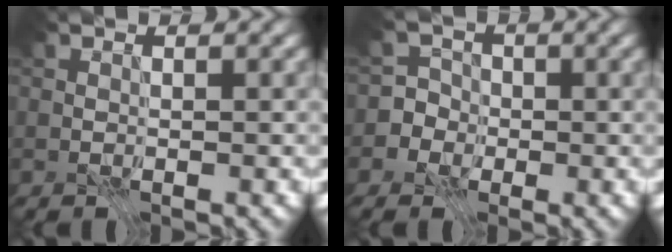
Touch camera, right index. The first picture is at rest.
{"total": 4.9, "force": [-2.0, 4.5, 0.6], "torque": [0.010, 0.023, -0.070]}